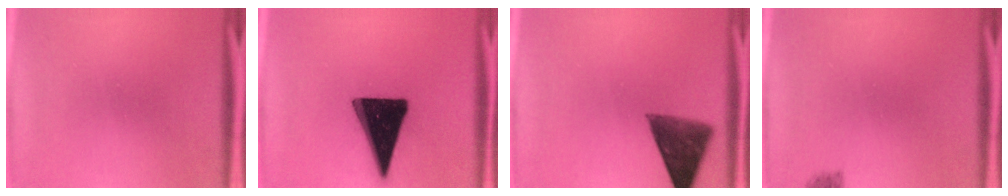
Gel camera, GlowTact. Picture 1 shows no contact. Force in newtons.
{"total": 19.1}
{"total": 9.5}
{"total": 1.8}